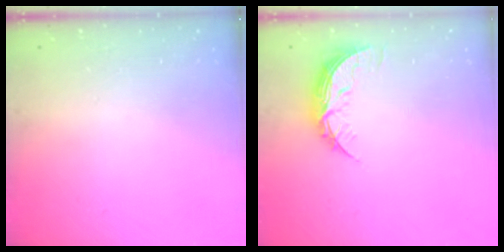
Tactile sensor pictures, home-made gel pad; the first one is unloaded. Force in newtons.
{"total": 8.2, "press": 8.2, "slide": 0.5}